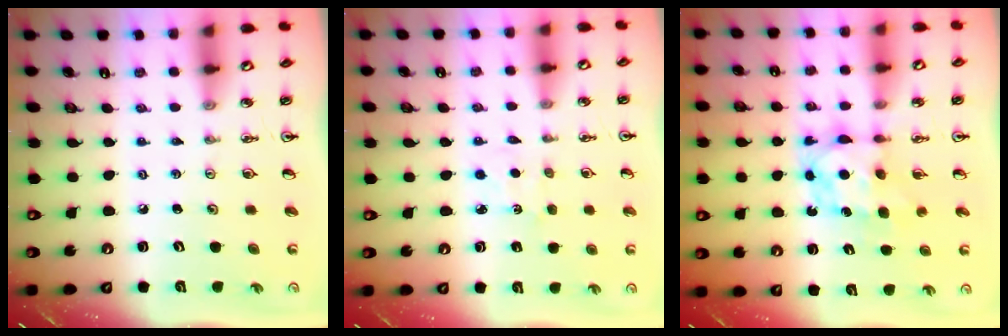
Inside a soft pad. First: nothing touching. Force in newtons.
{"total": 3.5, "press": 3.5, "slide": 0.4}
{"total": 7.2, "press": 7.2, "slide": 0.5}